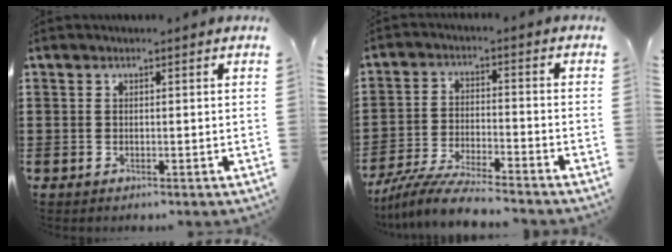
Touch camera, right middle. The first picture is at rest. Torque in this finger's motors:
{"motor_torque": [1.48, -0.66, 0.28, 0.08]}